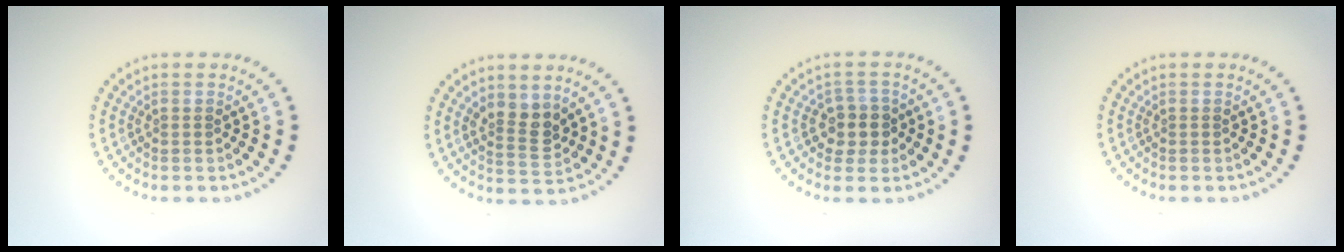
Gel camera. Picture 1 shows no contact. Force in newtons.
{"total": 2.7, "press": 2.4, "slide": 1.1}
{"total": 2.6, "press": 2.3, "slide": 1.1}
{"total": 0.0}